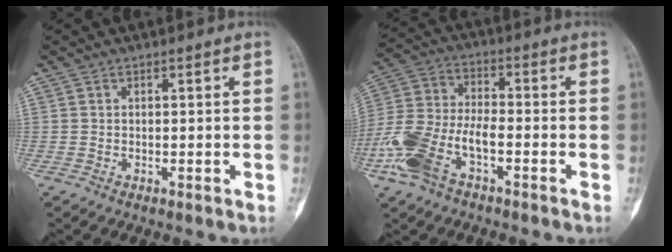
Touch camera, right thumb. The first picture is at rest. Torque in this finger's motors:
{"motor_torque": [0.54, 0.45, 0.72, 0.04, 0.18]}